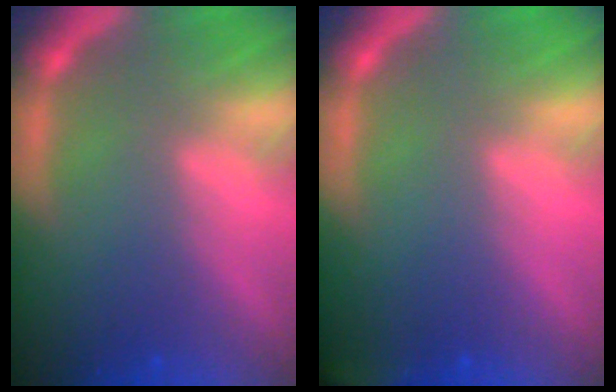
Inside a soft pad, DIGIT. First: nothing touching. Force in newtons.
{"total": 2.4}